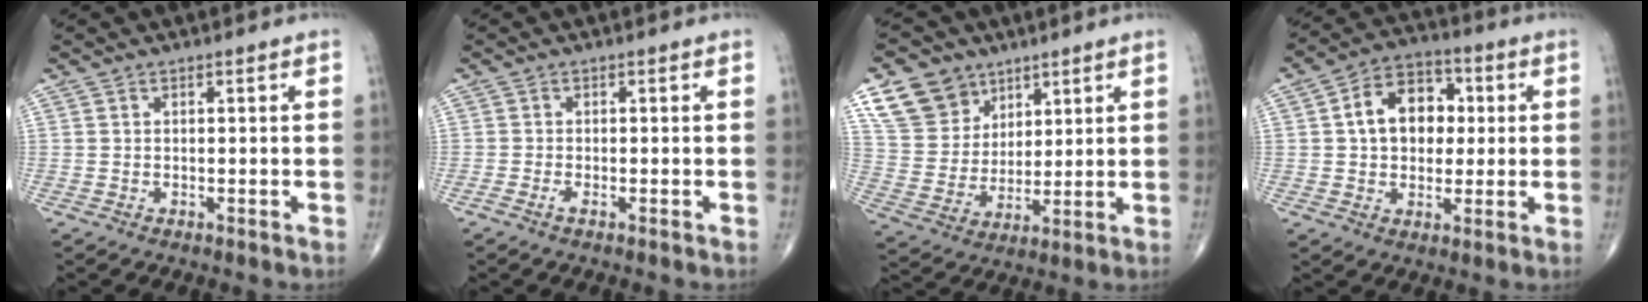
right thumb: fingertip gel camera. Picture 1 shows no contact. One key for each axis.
{"total": 1.0, "fx": -0.6, "fy": 0.2, "fz": 0.7, "tx": -0.020, "ty": -0.002, "tz": -0.016}
{"total": 12.4, "fx": 7.4, "fy": 9.3, "fz": 3.6, "tx": -0.046, "ty": -0.028, "tz": 0.150}
{"total": 11.8, "fx": 1.6, "fy": 8.5, "fz": 8.0, "tx": -0.089, "ty": 0.017, "tz": 0.018}